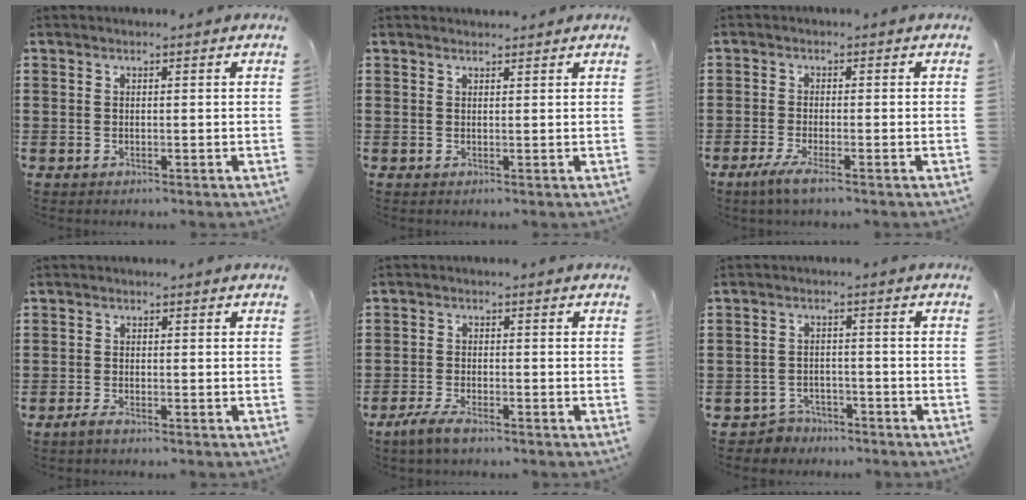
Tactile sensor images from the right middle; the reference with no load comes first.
{"total": 1.1, "force": [1.0, 0.2, 0.0], "torque": [0.005, -0.004, 0.019]}
{"total": 2.9, "force": [-1.8, 0.2, 2.3], "torque": [-0.052, -0.007, -0.036]}
{"total": 1.3, "force": [-1.1, 0.3, 0.7], "torque": [-0.022, -0.002, -0.025]}
{"total": 3.3, "force": [-2.5, 1.1, 2.0], "torque": [-0.048, 0.004, -0.051]}
{"total": 3.4, "force": [-3.2, 1.1, -0.1], "torque": [-0.008, 0.003, -0.069]}